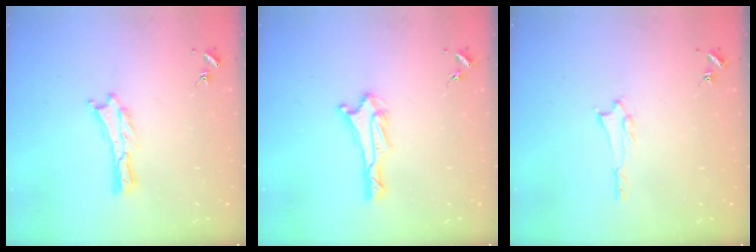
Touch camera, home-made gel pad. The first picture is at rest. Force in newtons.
{"total": 2.9, "press": 2.8, "slide": 0.7}
{"total": 1.2, "press": 1.2, "slide": 0.1}